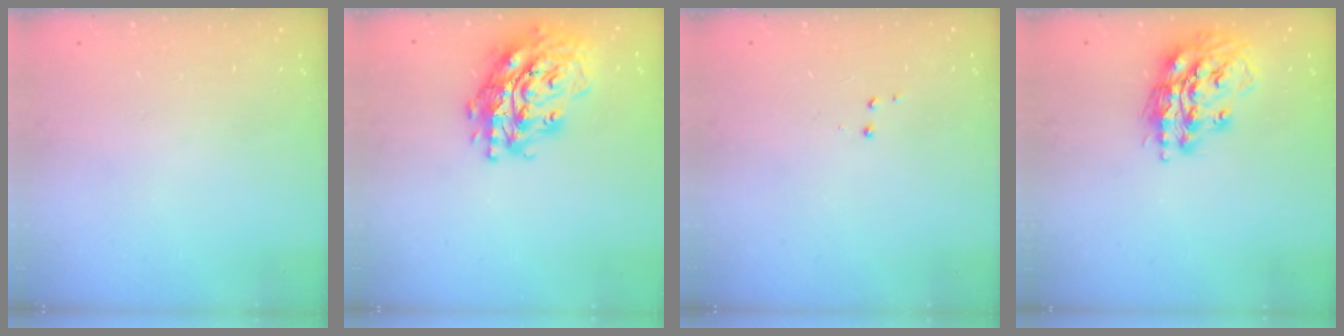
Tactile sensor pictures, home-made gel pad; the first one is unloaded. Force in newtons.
{"total": 21.0, "press": 20.9, "slide": 2.7}
{"total": 2.8, "press": 2.7, "slide": 0.5}
{"total": 15.3, "press": 15.2, "slide": 1.9}